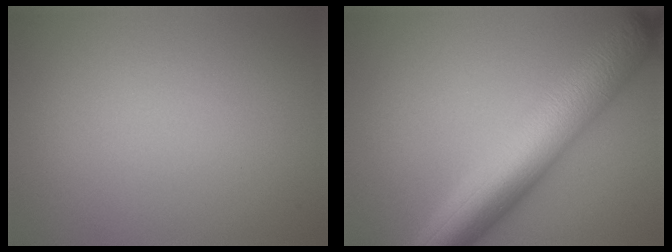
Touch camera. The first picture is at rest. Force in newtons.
{"total": 9.5, "press": 9.5, "slide": 0.1}